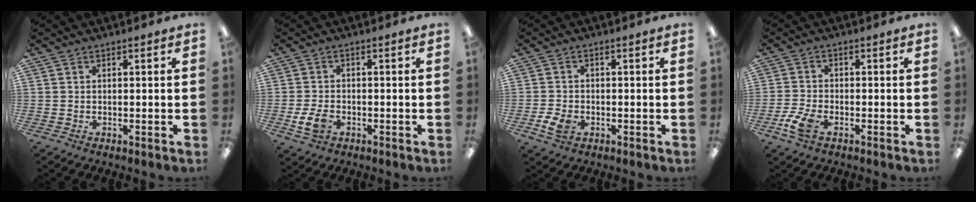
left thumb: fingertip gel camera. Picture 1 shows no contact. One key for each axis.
{"total": 4.8, "fx": -1.7, "fy": 3.1, "fz": 3.3, "tx": -0.078, "ty": 0.001, "tz": -0.034}
{"total": 4.2, "fx": -1.8, "fy": 2.9, "fz": 2.6, "tx": -0.058, "ty": 0.003, "tz": -0.033}
{"total": 5.3, "fx": -2.6, "fy": 2.7, "fz": 3.8, "tx": -0.089, "ty": 0.001, "tz": -0.051}